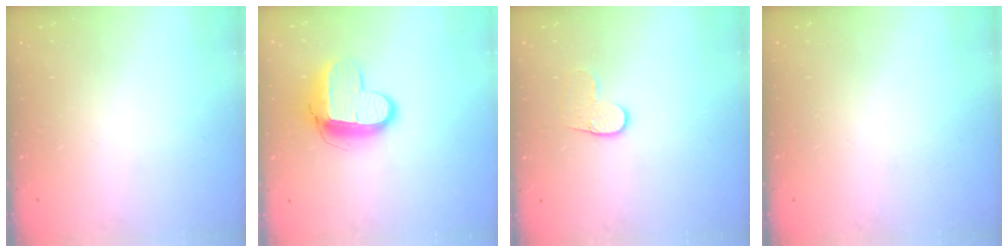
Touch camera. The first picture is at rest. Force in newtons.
{"total": 11.4, "press": 11.3, "slide": 0.9}
{"total": 7.0, "press": 7.0, "slide": 0.7}
{"total": 0.0}